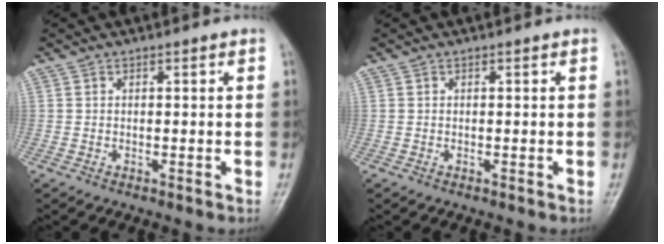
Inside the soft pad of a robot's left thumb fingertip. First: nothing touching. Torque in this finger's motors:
{"motor_torque": [0.00, 0.00, 0.00, 0.00, 0.00]}